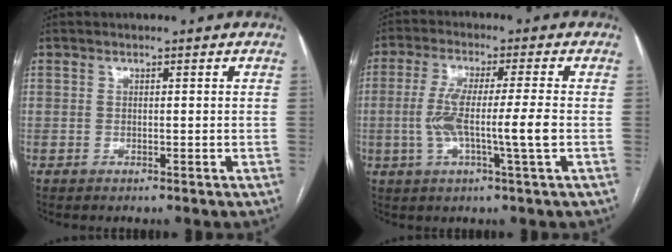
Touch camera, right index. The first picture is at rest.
{"total": 8.6, "force": [-1.2, -0.3, 8.6], "torque": [-0.165, 0.002, -0.022]}